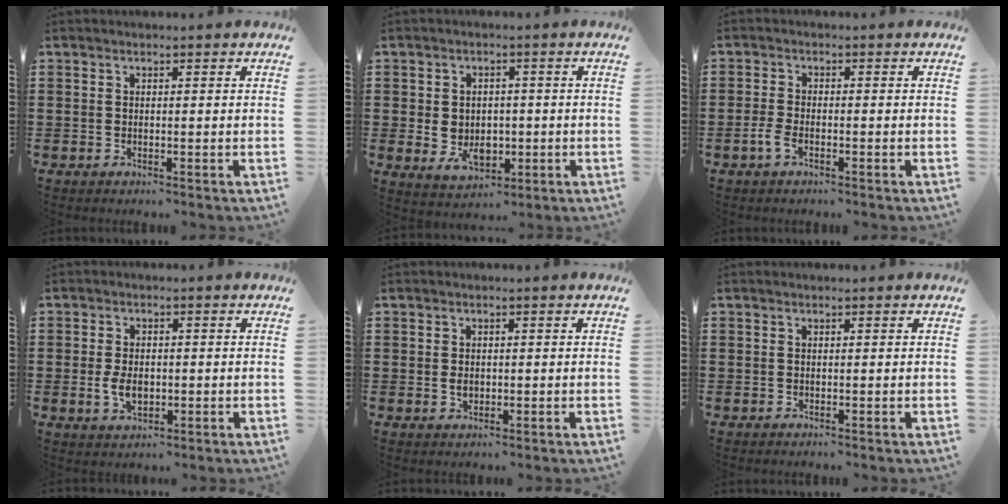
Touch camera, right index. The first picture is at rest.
{"total": 4.8, "force": [-0.5, 3.9, 2.7], "torque": [-0.042, 0.003, -0.011]}
{"total": 2.5, "force": [-1.4, 0.8, 2.0], "torque": [-0.056, -0.007, -0.031]}
{"total": 4.2, "force": [-0.7, 2.6, 3.3], "torque": [-0.075, -0.001, -0.015]}
{"total": 1.5, "force": [0.0, 1.1, 1.0], "torque": [-0.021, 0.006, -0.001]}
{"total": 0.0}